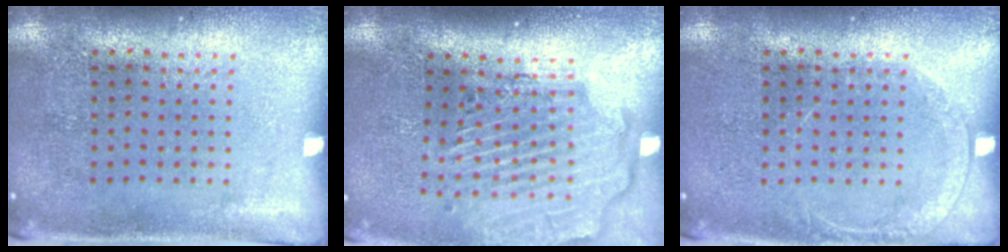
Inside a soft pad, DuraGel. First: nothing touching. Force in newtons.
{"total": 2.8, "press": 2.3, "slide": 1.6}
{"total": 1.2, "press": 1.1, "slide": 0.1}